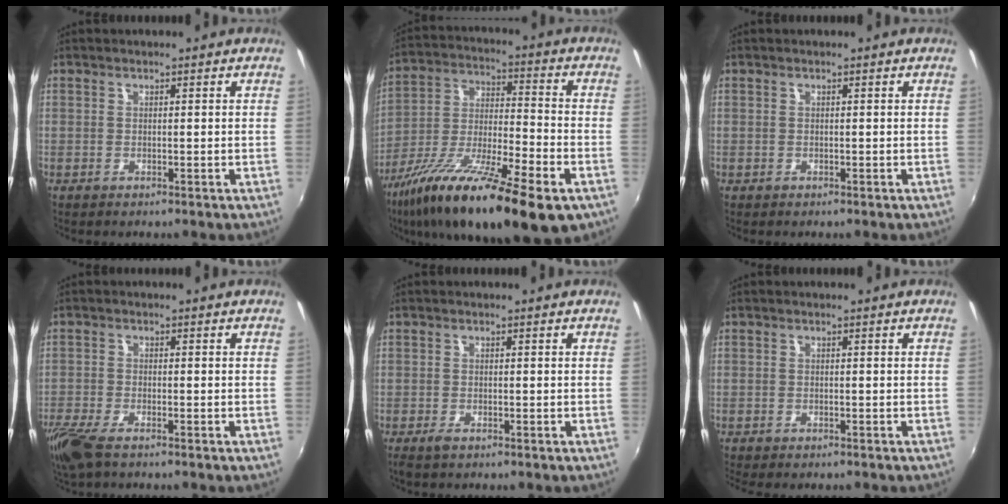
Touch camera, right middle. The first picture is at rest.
{"total": 24.4, "force": [-14.2, 6.0, 18.9], "torque": [-0.326, -0.041, -0.241]}
{"total": 0.0}
{"total": 7.2, "force": [-5.1, 2.1, 4.6], "torque": [-0.119, -0.029, -0.102]}
{"total": 1.5, "force": [-1.1, 0.6, 0.9], "torque": [-0.020, -0.006, -0.020]}
{"total": 2.0, "force": [-1.7, 0.6, 1.0], "torque": [-0.020, -0.014, -0.023]}